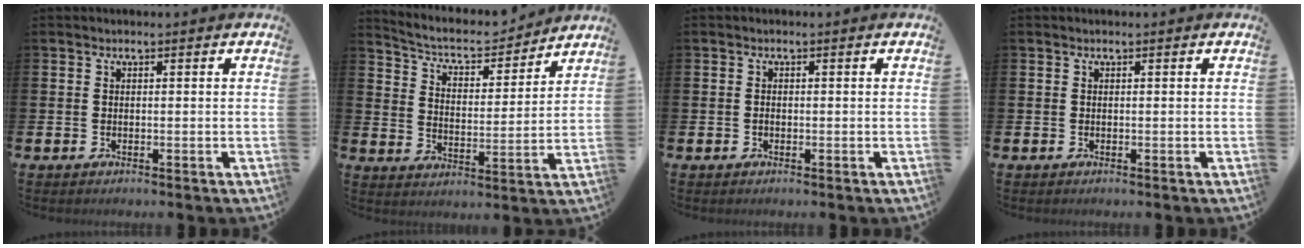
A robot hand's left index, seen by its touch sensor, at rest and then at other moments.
{"total": 6.4, "force": [5.9, 1.8, 1.5], "torque": [-0.059, -0.046, 0.098]}
{"total": 0.5, "force": [-0.3, 0.4, 0.2], "torque": [0.000, 0.000, -0.008]}
{"total": 0.0}